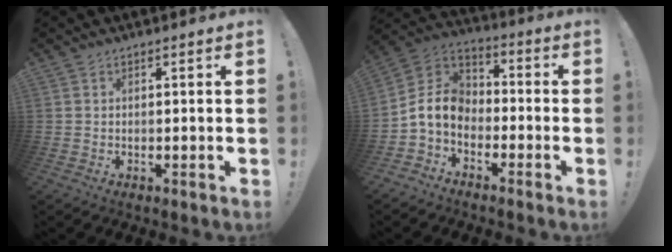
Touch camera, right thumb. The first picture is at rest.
{"total": 10.3, "force": [-3.4, 7.7, 5.9], "torque": [-0.115, 0.021, -0.056]}